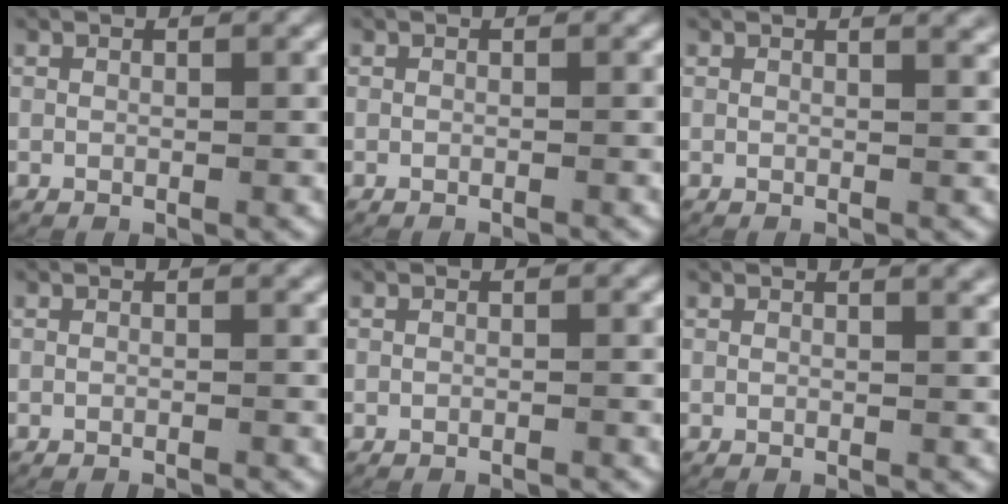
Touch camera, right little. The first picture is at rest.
{"total": 0.6, "force": [-0.6, 0.0, 0.1], "torque": [-0.001, 0.000, -0.010]}
{"total": 2.5, "force": [1.6, 0.8, 1.8], "torque": [-0.016, 0.013, 0.018]}
{"total": 1.2, "force": [-1.2, 0.1, 0.3], "torque": [-0.005, 0.000, -0.019]}
{"total": 1.1, "force": [-1.1, 0.1, 0.2], "torque": [0.000, 0.000, -0.017]}
{"total": 2.0, "force": [1.0, 0.5, 1.6], "torque": [-0.014, 0.011, 0.010]}